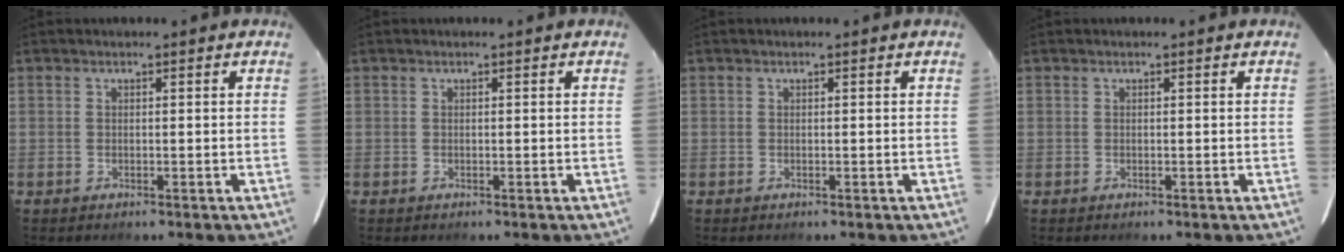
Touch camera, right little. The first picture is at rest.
{"total": 0.0}
{"total": 0.0}
{"total": 0.0}